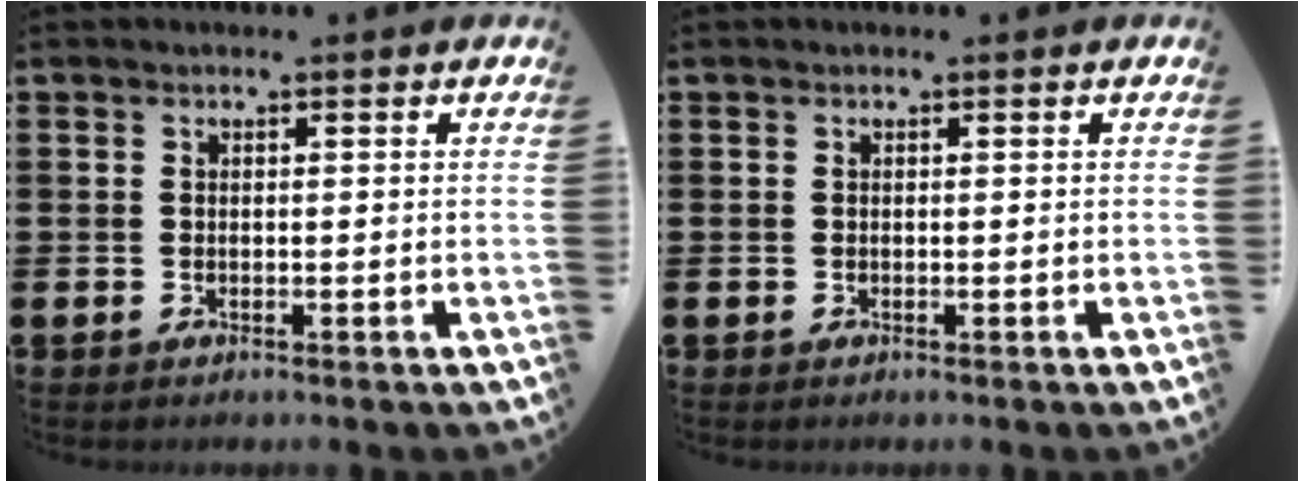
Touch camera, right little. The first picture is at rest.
{"total": 0.0}